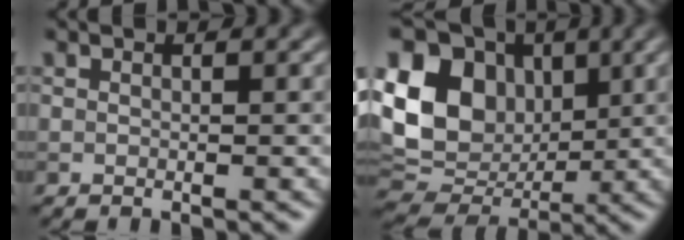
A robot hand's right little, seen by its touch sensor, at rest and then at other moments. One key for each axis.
{"total": 14.3, "fx": 2.5, "fy": 11.2, "fz": 8.6, "tx": -0.184, "ty": 0.015, "tz": 0.045}